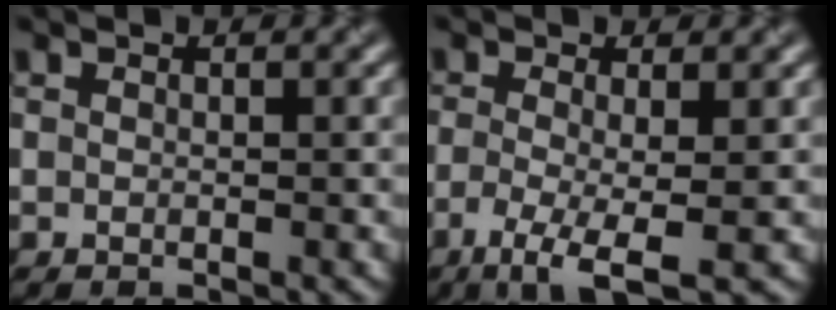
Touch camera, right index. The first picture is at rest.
{"total": 4.2, "force": [-1.4, 0.9, 3.9], "torque": [-0.078, -0.011, -0.029]}